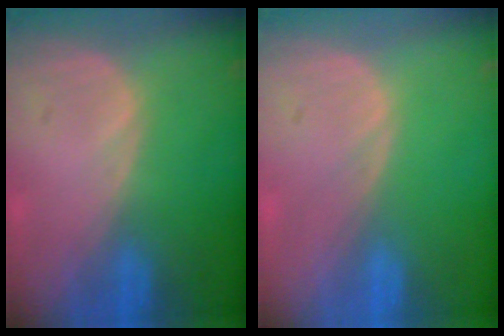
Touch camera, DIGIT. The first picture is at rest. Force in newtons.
{"total": 0.0}